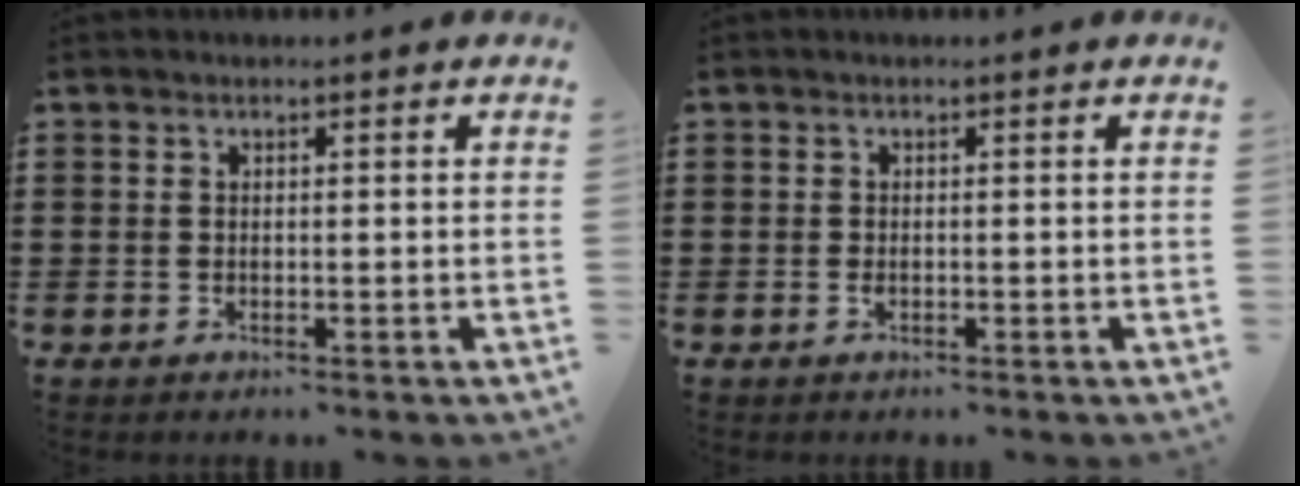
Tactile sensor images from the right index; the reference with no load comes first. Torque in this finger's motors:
{"motor_torque": [1.95, 0.18, 0.03, -0.03]}